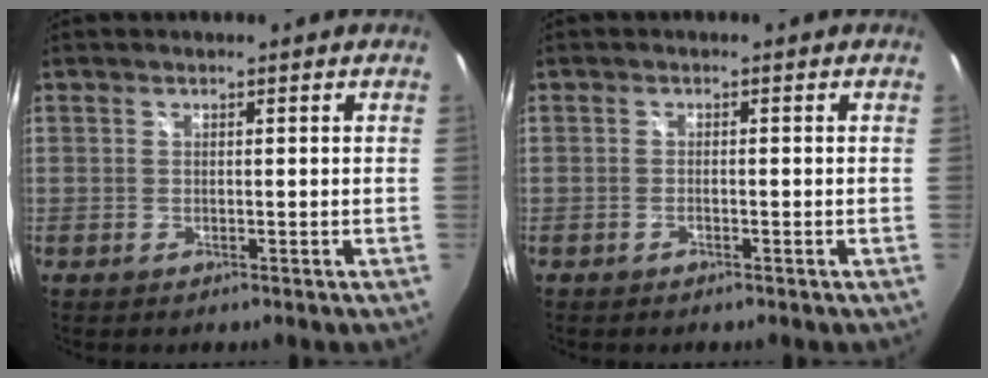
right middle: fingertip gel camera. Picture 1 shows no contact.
{"total": 0.7, "force": [-0.6, 0.1, 0.4], "torque": [-0.008, 0.000, -0.012]}